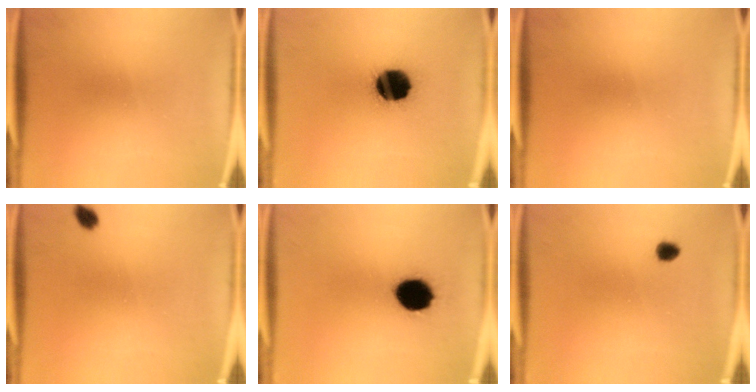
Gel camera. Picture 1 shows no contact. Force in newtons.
{"total": 15.3}
{"total": 0.0}
{"total": 1.9}
{"total": 12.3}
{"total": 1.6}